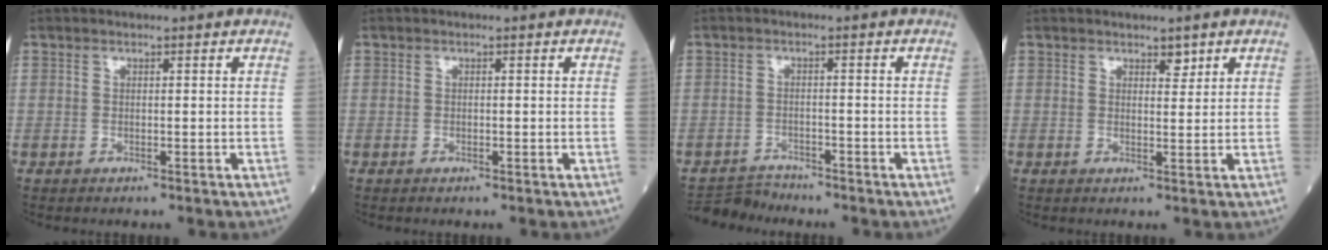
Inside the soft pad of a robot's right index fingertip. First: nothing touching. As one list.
[{"total": 0.0}, {"total": 3.4, "force": [-3.2, 0.1, -1.0], "torque": [0.021, -0.007, -0.057]}, {"total": 1.7, "force": [1.2, 0.7, 0.8], "torque": [-0.009, -0.003, 0.017]}]